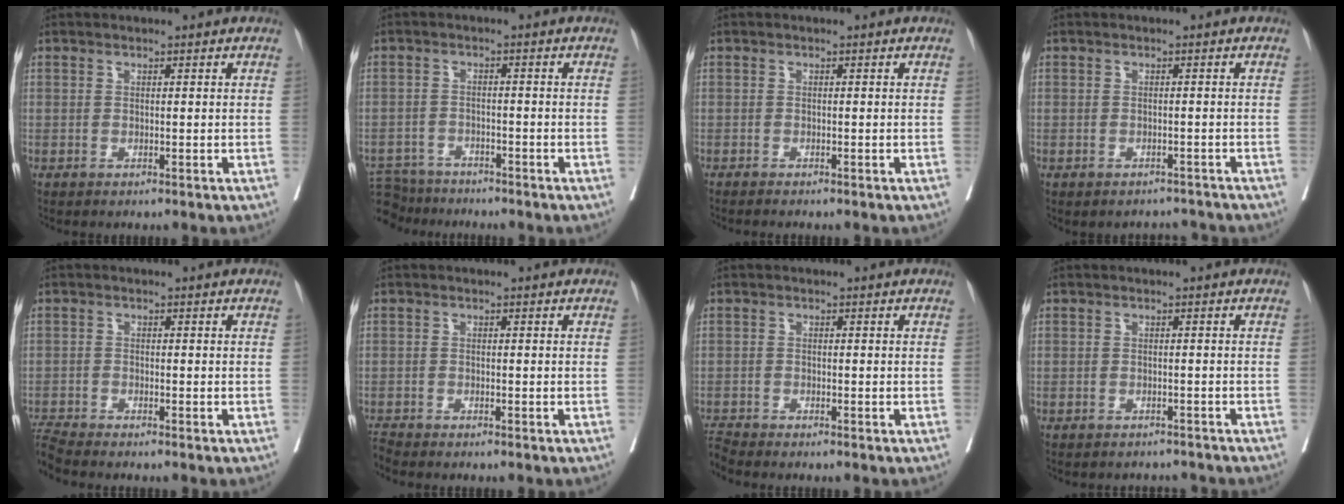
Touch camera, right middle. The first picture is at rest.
{"total": 7.1, "force": [-6.7, 2.2, 0.5], "torque": [-0.012, 0.003, -0.113]}
{"total": 1.5, "force": [-1.4, 0.0, 0.6], "torque": [-0.013, -0.003, -0.019]}
{"total": 2.4, "force": [-2.2, 0.9, -0.3], "torque": [0.007, 0.004, -0.028]}
{"total": 3.3, "force": [-3.1, -1.1, 0.3], "torque": [-0.016, -0.019, -0.063]}
{"total": 1.8, "force": [-1.8, -0.4, -0.1], "torque": [-0.004, -0.012, -0.036]}
{"total": 2.5, "force": [-2.4, -0.8, 0.0], "torque": [-0.007, -0.017, -0.049]}
{"total": 4.0, "force": [-3.9, 1.1, 0.0], "torque": [0.004, -0.004, -0.048]}